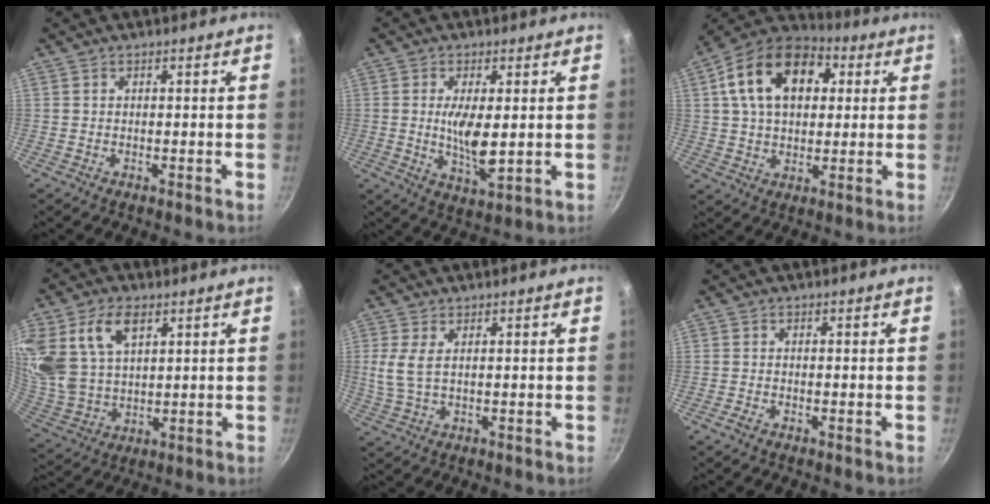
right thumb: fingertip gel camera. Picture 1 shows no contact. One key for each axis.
{"total": 8.0, "fx": 0.5, "fy": 2.7, "fz": 7.5, "tx": -0.141, "ty": -0.018, "tz": 0.014}
{"total": 18.8, "fx": 5.2, "fy": 12.5, "fz": 13.1, "tx": -0.203, "ty": 0.019, "tz": 0.071}
{"total": 17.6, "fx": 7.4, "fy": 11.0, "fz": 11.6, "tx": -0.240, "ty": -0.012, "tz": 0.156}
{"total": 4.8, "fx": 1.1, "fy": 2.3, "fz": 4.1, "tx": -0.092, "ty": -0.002, "tz": 0.025}
{"total": 1.1, "fx": -0.7, "fy": 0.3, "fz": 0.7, "tx": -0.025, "ty": 0.003, "tz": -0.020}